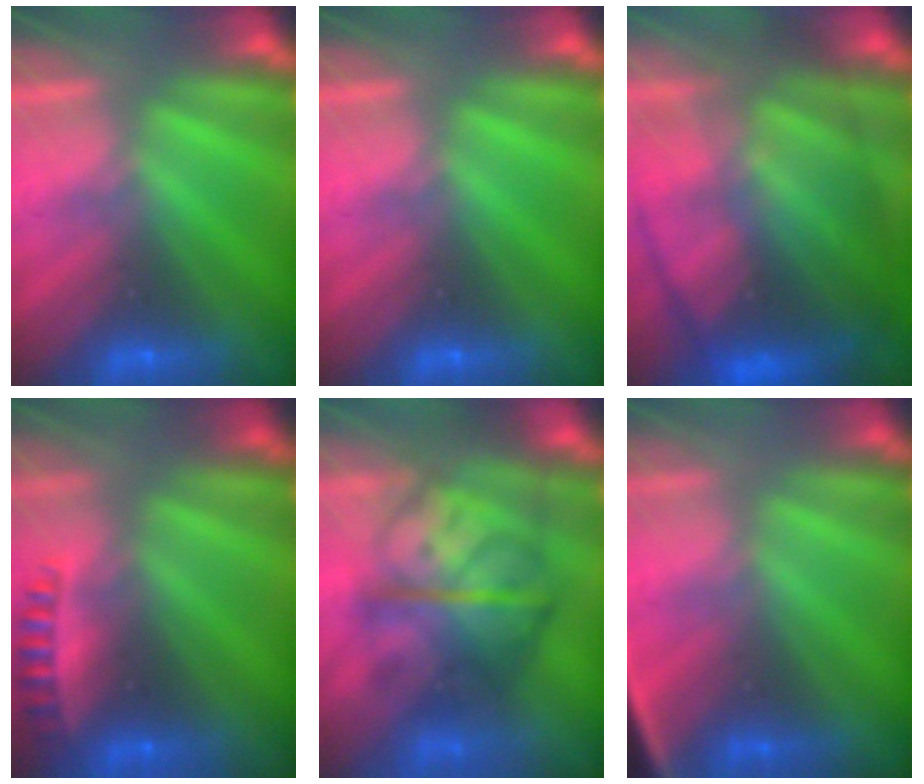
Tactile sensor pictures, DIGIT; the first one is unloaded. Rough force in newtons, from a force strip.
{"total": 0.0}
{"total": 8.6}
{"total": 2.5}
{"total": 8.8}
{"total": 2.8}